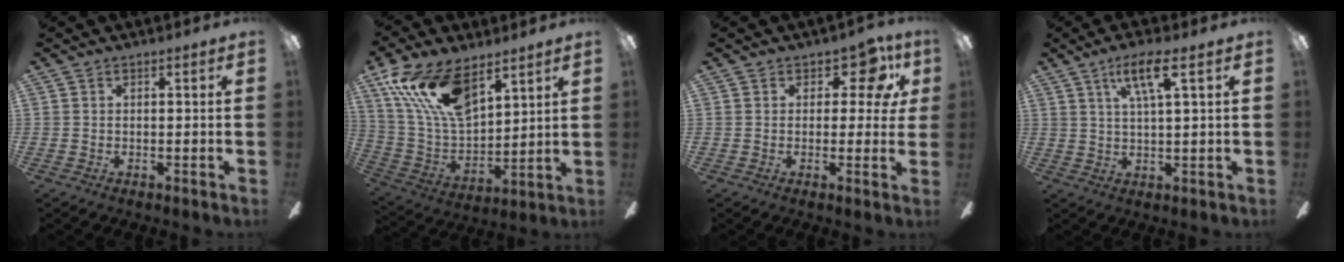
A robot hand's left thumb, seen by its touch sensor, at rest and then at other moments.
{"total": 18.8, "force": [11.6, 9.0, 11.8], "torque": [-0.256, -0.050, 0.209]}
{"total": 7.8, "force": [3.8, 4.6, 5.0], "torque": [-0.060, -0.018, 0.064]}
{"total": 7.5, "force": [3.8, 1.3, 6.3], "torque": [-0.114, -0.004, 0.059]}